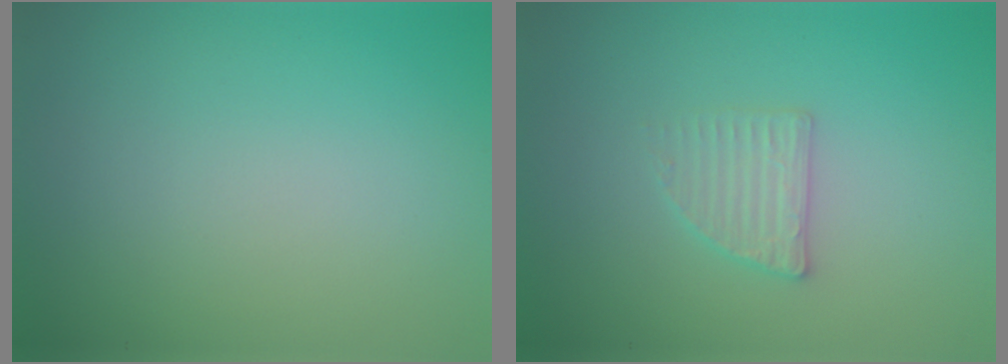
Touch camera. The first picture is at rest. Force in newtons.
{"total": 2.1, "press": 2.1, "slide": 0.4}